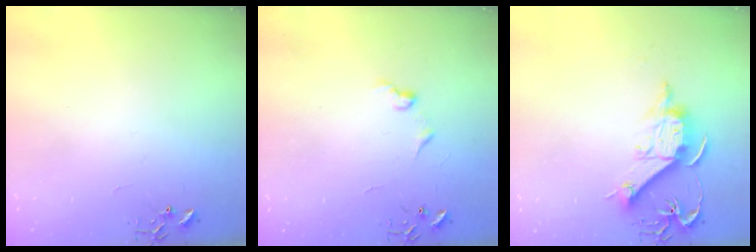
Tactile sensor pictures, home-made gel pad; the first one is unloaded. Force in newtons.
{"total": 6.3, "press": 6.3, "slide": 0.5}
{"total": 11.7, "press": 11.7, "slide": 0.6}